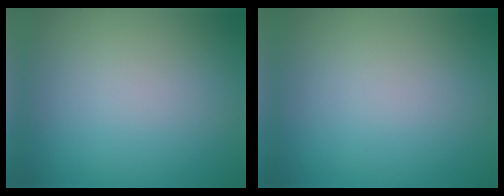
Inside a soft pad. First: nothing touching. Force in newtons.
{"total": 0.0}